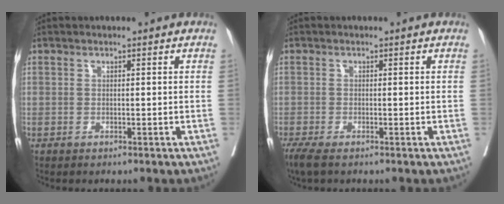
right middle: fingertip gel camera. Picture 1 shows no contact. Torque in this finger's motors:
{"motor_torque": [0.78, -0.79, 0.23, 0.07]}